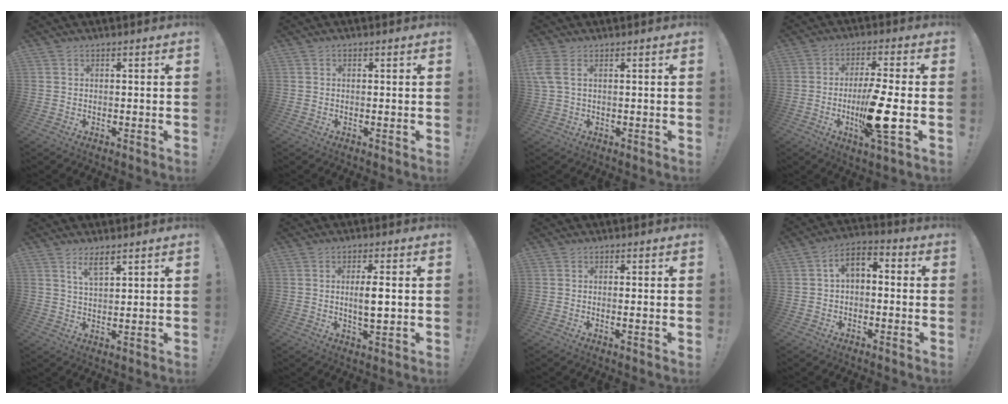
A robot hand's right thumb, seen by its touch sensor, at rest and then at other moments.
{"total": 0.5, "force": [-0.1, 0.2, -0.5], "torque": [0.004, 0.006, -0.001]}
{"total": 3.8, "force": [1.4, 1.2, 3.3], "torque": [-0.072, -0.005, 0.026]}
{"total": 14.1, "force": [-3.2, 2.4, 13.5], "torque": [-0.243, -0.006, -0.051]}
{"total": 4.8, "force": [3.6, 1.6, 2.8], "torque": [-0.056, -0.011, 0.063]}
{"total": 5.5, "force": [0.1, 1.5, 5.3], "torque": [-0.089, -0.006, -0.004]}
{"total": 1.5, "force": [0.0, -0.6, 1.3], "torque": [-0.019, -0.004, -0.004]}
{"total": 5.1, "force": [-0.9, 3.4, 3.7], "torque": [-0.061, 0.012, -0.013]}